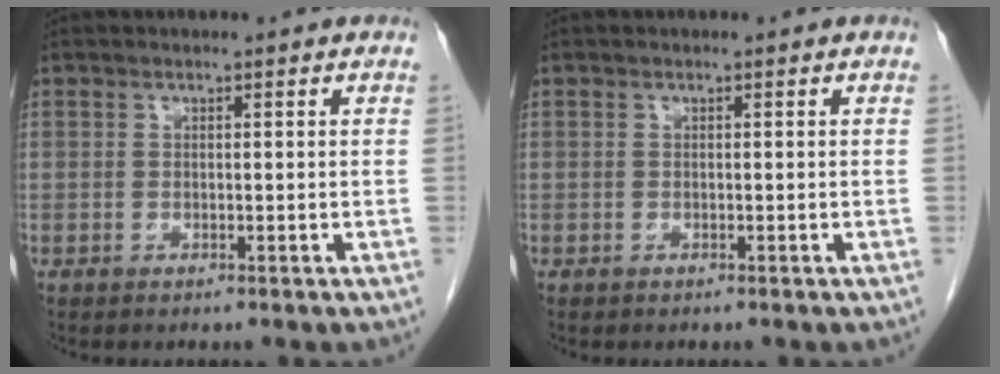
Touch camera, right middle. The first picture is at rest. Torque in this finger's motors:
{"motor_torque": [0.04, 0.01, -0.02, 0.00]}